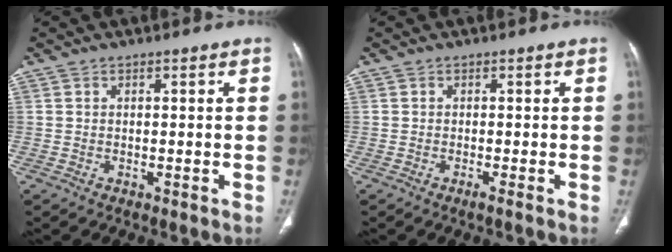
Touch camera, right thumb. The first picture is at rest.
{"total": 0.8, "force": [-0.5, -0.2, 0.6], "torque": [-0.016, -0.003, -0.011]}